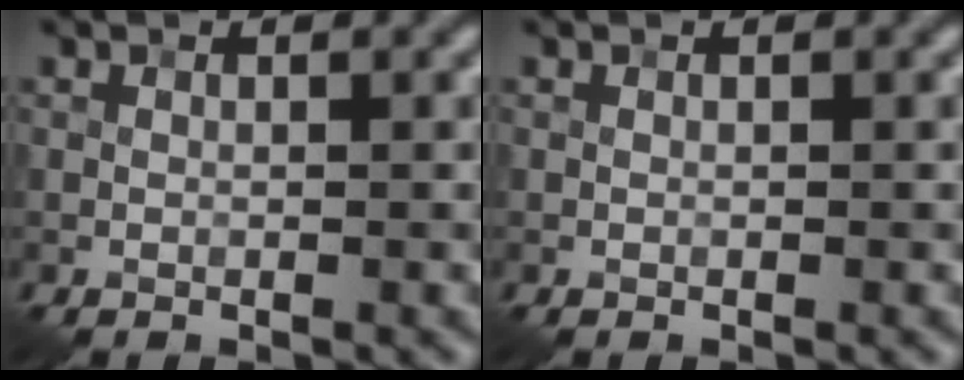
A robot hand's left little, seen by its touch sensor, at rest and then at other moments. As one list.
[{"total": 0.0}]